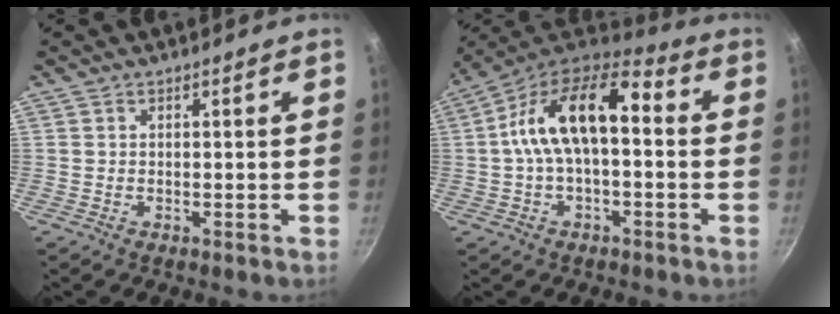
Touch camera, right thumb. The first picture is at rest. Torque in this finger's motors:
{"motor_torque": [1.43, 3.58, 1.77, -0.17, 0.18]}